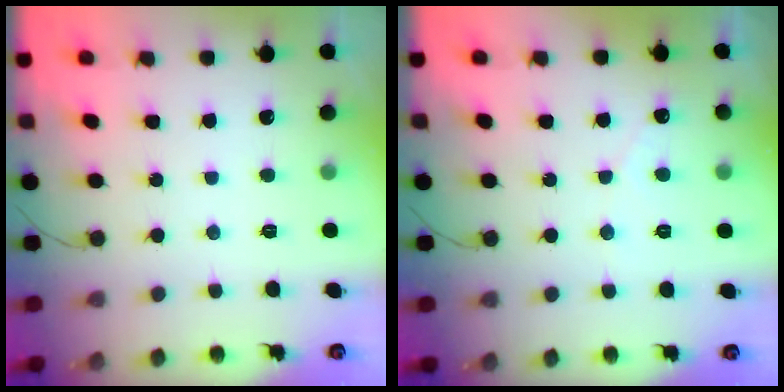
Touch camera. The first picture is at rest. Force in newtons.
{"total": 1.6, "press": 1.6, "slide": 0.1}